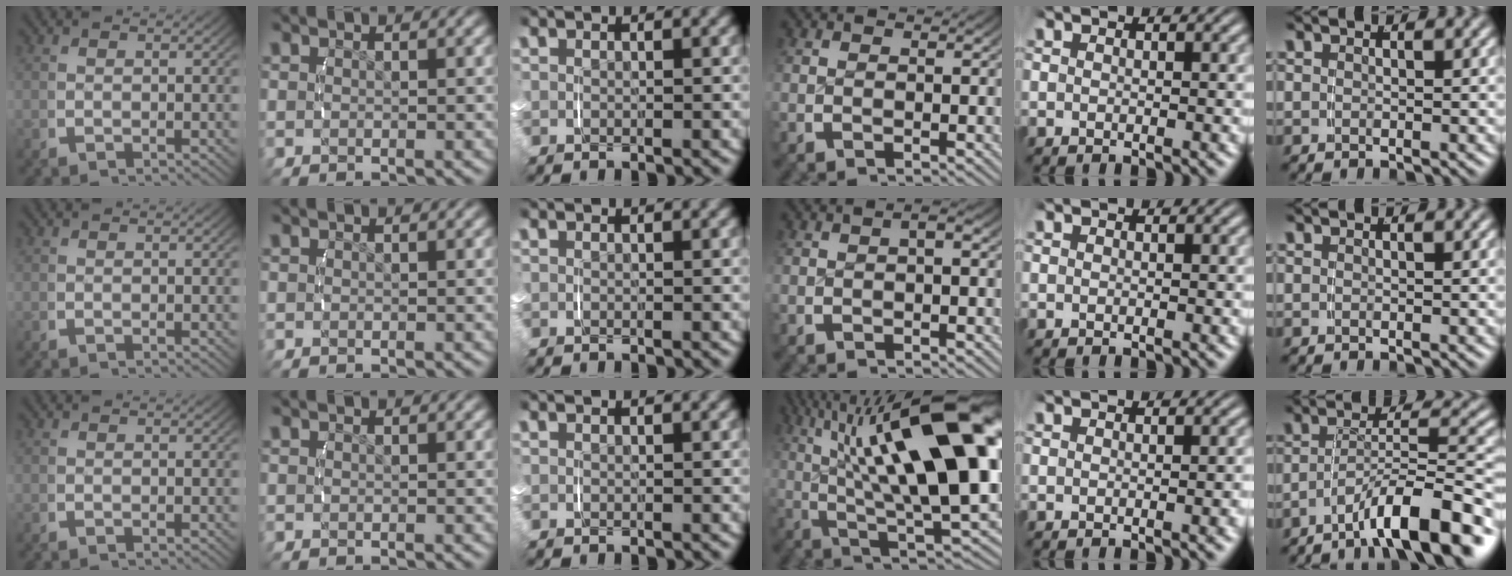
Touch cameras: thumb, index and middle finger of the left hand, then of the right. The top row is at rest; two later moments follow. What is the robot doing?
{"motion": "lift_and_place", "object": "dispenser bottle"}